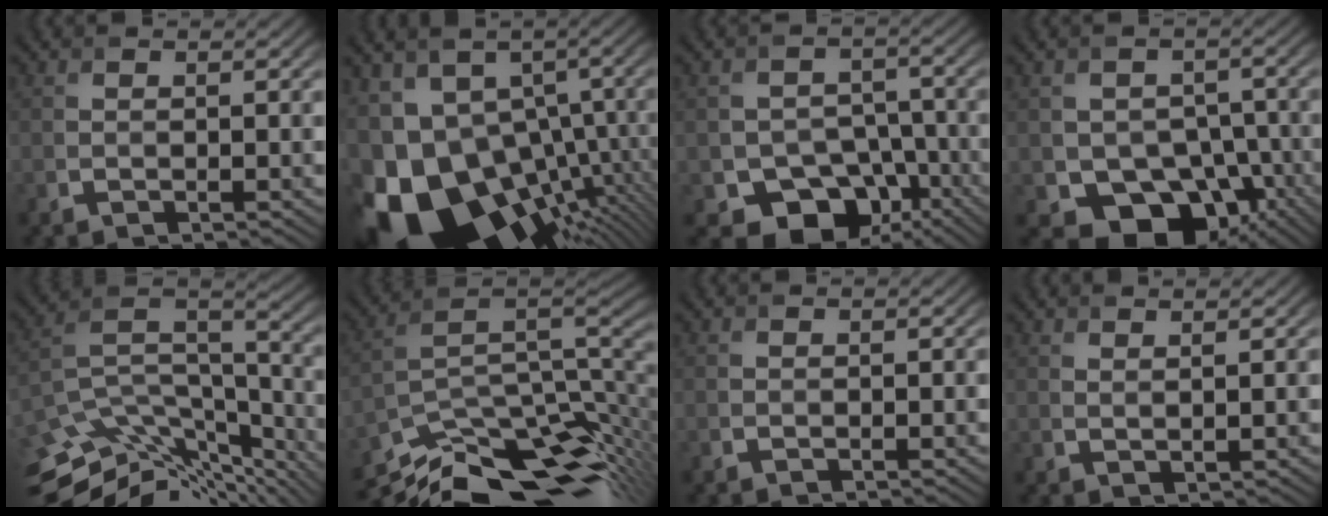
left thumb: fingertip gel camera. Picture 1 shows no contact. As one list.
[{"total": 17.1, "force": [-6.6, 10.7, 11.5], "torque": [-0.236, -0.020, -0.093]}, {"total": 9.1, "force": [-5.3, 6.5, 3.4], "torque": [-0.048, -0.015, -0.089]}, {"total": 9.1, "force": [-4.1, 7.0, 4.1], "torque": [-0.053, -0.024, -0.065]}, {"total": 13.7, "force": [-11.5, 4.8, 5.6], "torque": [-0.126, 0.010, -0.179]}, {"total": 13.9, "force": [-10.0, 4.7, 8.3], "torque": [-0.173, -0.012, -0.167]}, {"total": 0.0}, {"total": 1.4, "force": [1.4, 0.0, 0.4], "torque": [-0.005, -0.002, 0.026]}]